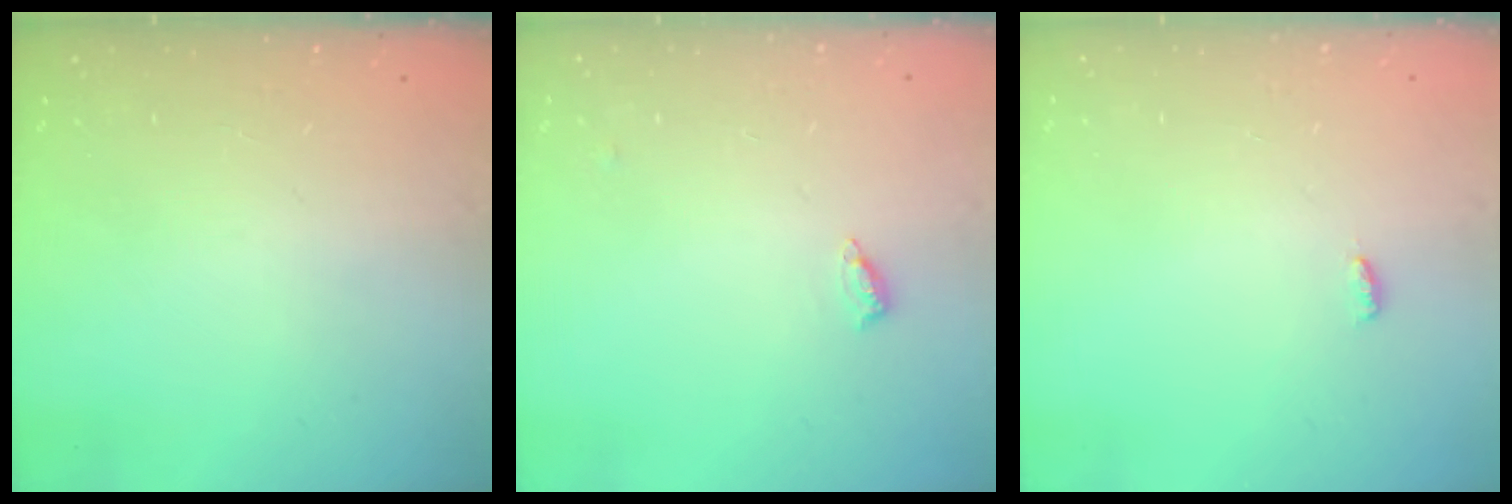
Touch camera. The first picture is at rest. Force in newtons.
{"total": 4.4, "press": 4.1, "slide": 1.4}
{"total": 3.1, "press": 2.7, "slide": 1.5}